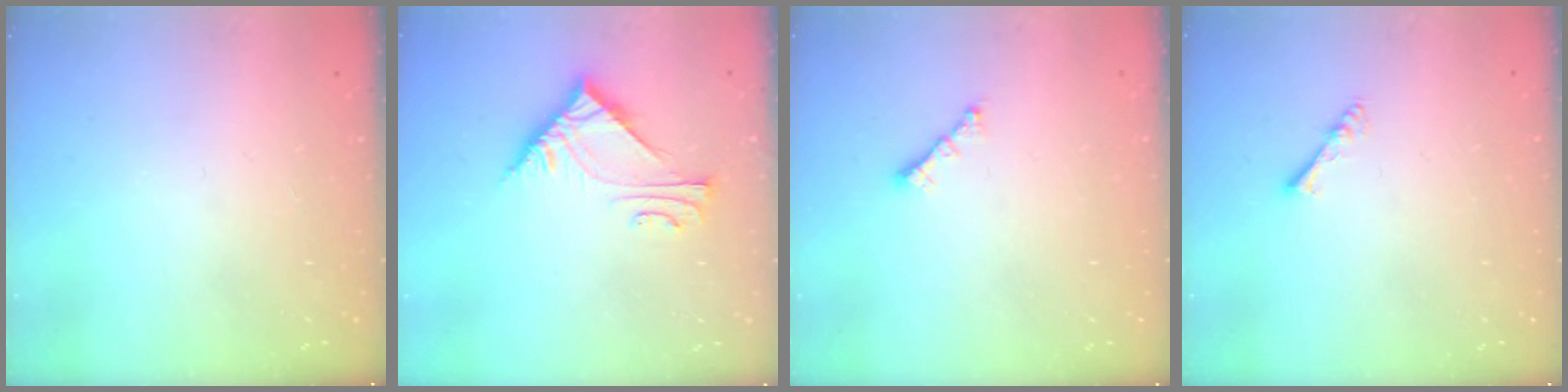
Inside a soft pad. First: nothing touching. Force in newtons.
{"total": 7.2, "press": 7.2, "slide": 0.3}
{"total": 1.5, "press": 1.4, "slide": 0.5}
{"total": 2.9, "press": 2.8, "slide": 0.5}